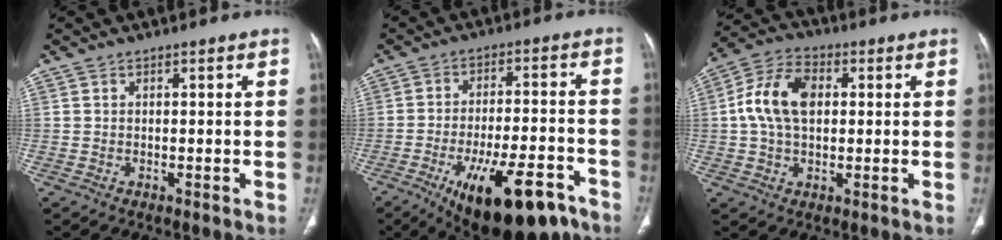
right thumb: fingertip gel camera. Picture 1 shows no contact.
{"total": 19.1, "force": [-11.1, 7.0, 13.8], "torque": [-0.179, 0.048, -0.163]}
{"total": 11.4, "force": [1.4, 7.3, 8.6], "torque": [-0.162, 0.021, 0.021]}